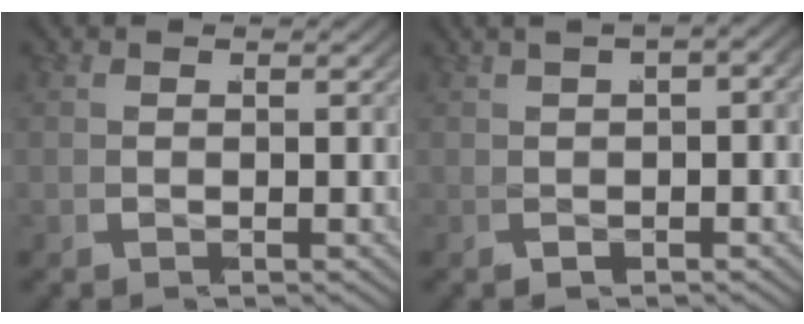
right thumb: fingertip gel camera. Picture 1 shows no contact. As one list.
[{"total": 5.1, "force": [0.4, 2.8, 4.2], "torque": [-0.066, 0.004, 0.002]}]